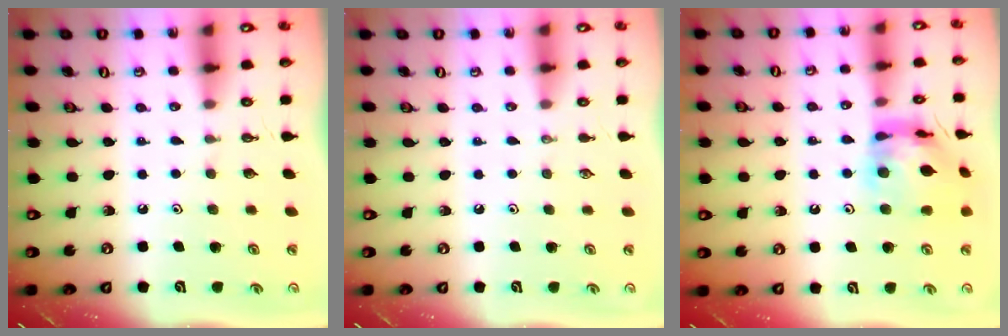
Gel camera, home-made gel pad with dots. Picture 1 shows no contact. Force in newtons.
{"total": 0.0}
{"total": 13.1, "press": 13.0, "slide": 1.4}